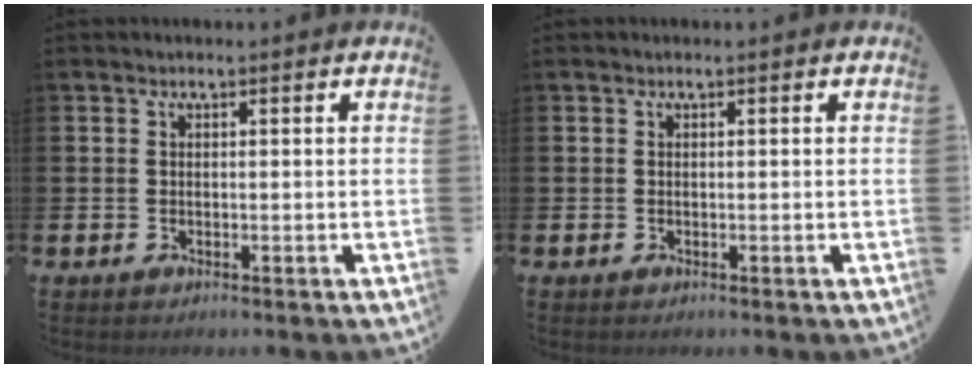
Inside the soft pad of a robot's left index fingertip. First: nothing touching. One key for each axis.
{"total": 0.0}